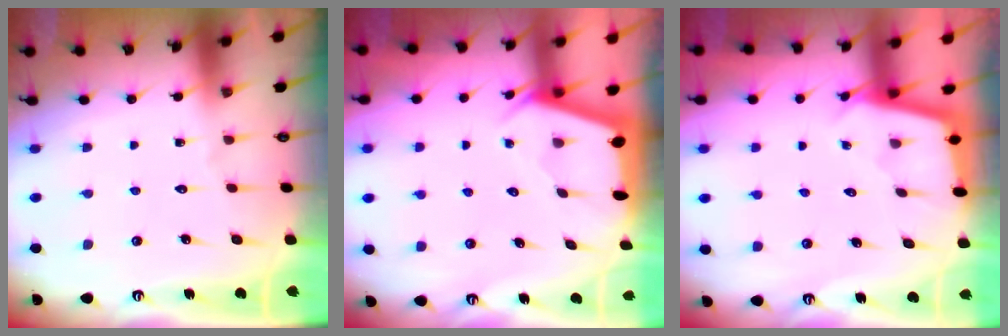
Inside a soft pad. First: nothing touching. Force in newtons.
{"total": 2.4, "press": 2.4, "slide": 0.3}
{"total": 2.4, "press": 2.4, "slide": 0.1}